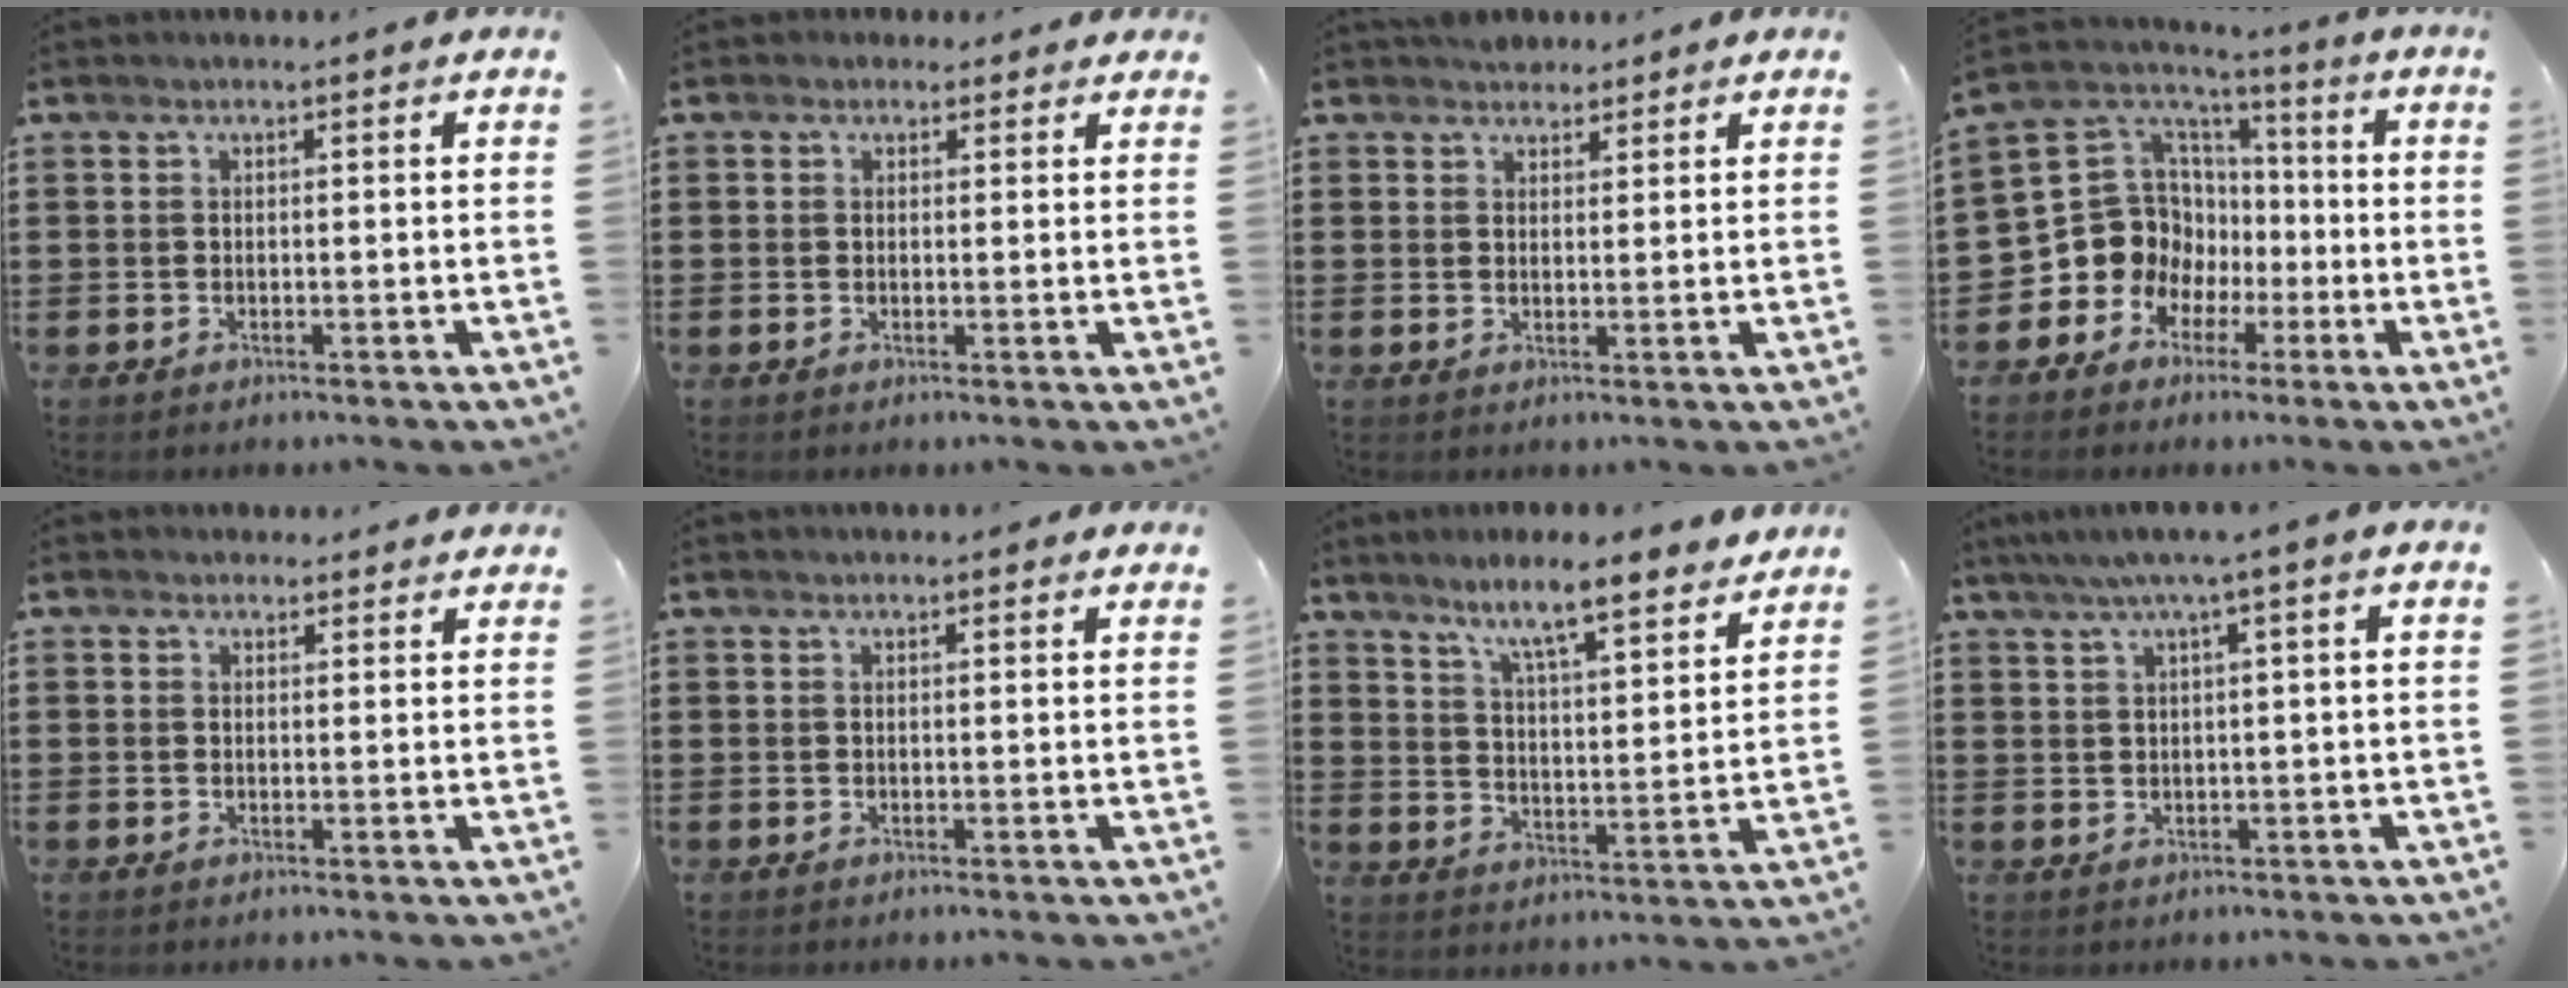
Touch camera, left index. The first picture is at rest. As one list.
[{"total": 1.6, "force": [0.9, 1.3, 0.1], "torque": [-0.008, 0.008, 0.015]}, {"total": 2.8, "force": [2.5, 1.2, 0.2], "torque": [-0.011, 0.007, 0.049]}, {"total": 11.0, "force": [-1.0, 10.6, 2.8], "torque": [-0.109, -0.031, -0.008]}, {"total": 1.8, "force": [1.5, 1.1, -0.1], "torque": [0.004, 0.003, 0.026]}, {"total": 0.8, "force": [0.7, 0.2, 0.3], "torque": [-0.008, 0.003, 0.013]}, {"total": 7.4, "force": [6.5, 0.2, 3.5], "torque": [-0.084, -0.038, 0.108]}, {"total": 2.8, "force": [0.9, -0.3, 2.7], "torque": [-0.052, -0.003, 0.013]}]